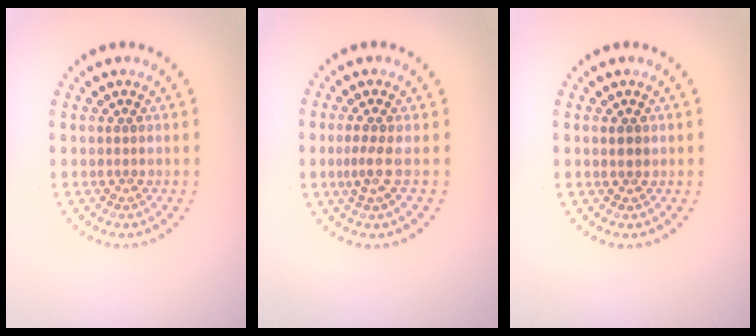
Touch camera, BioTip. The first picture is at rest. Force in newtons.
{"total": 1.8, "press": 1.3, "slide": 1.3}
{"total": 0.9, "press": 0.8, "slide": 0.3}